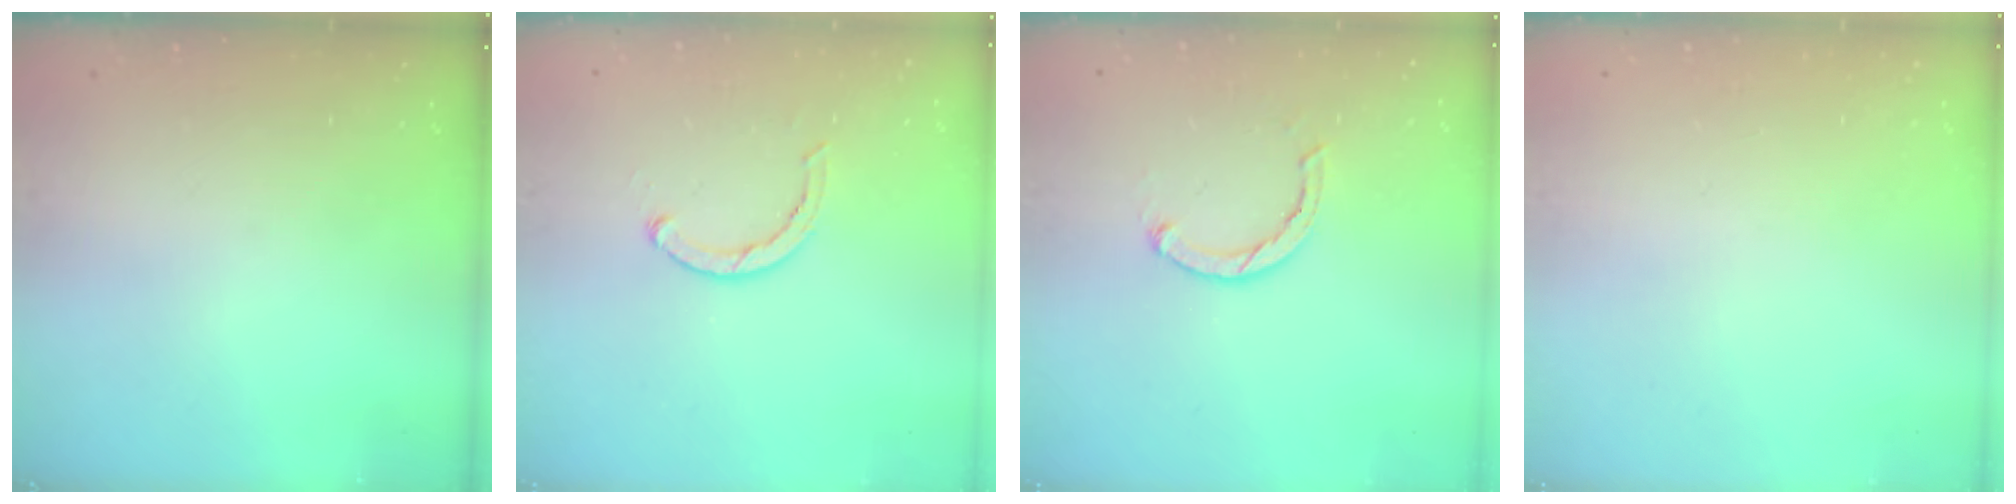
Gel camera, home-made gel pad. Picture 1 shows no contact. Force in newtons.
{"total": 3.5, "press": 3.4, "slide": 0.7}
{"total": 2.3, "press": 2.3, "slide": 0.3}
{"total": 2.4, "press": 2.4, "slide": 0.2}